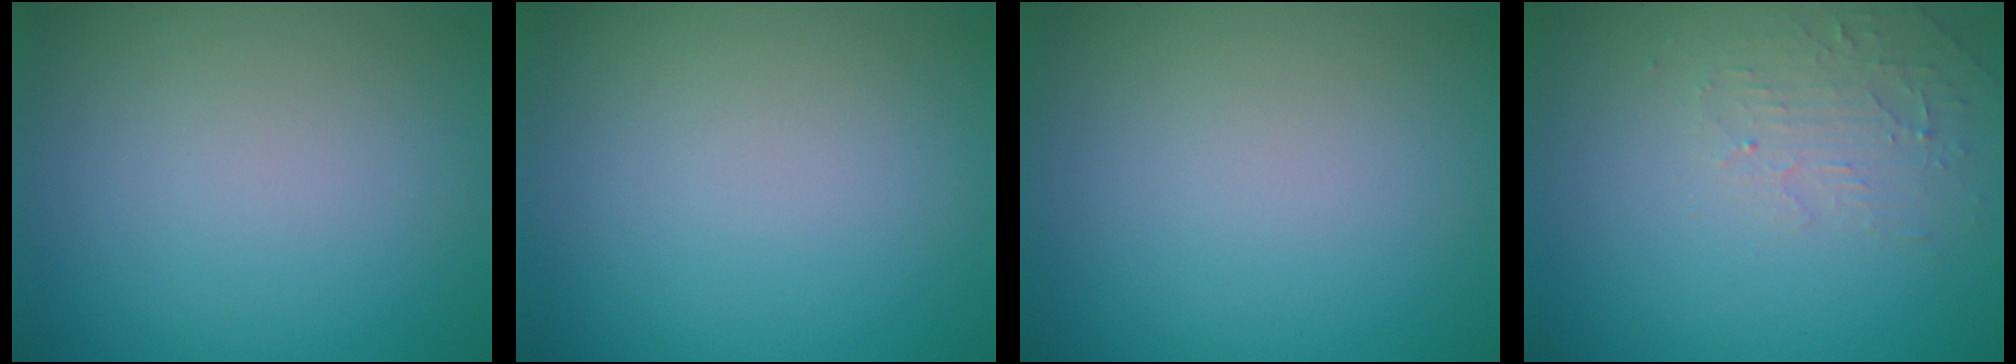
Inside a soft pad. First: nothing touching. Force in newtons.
{"total": 0.0}
{"total": 0.0}
{"total": 2.4, "press": 2.3, "slide": 0.5}